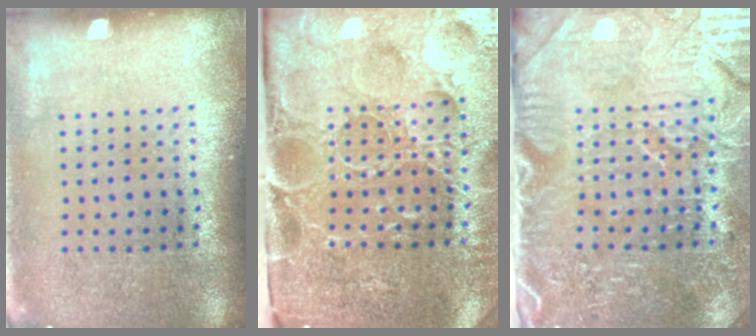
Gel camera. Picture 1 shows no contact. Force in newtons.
{"total": 5.2, "press": 4.2, "slide": 3.0}
{"total": 5.1, "press": 4.3, "slide": 2.7}